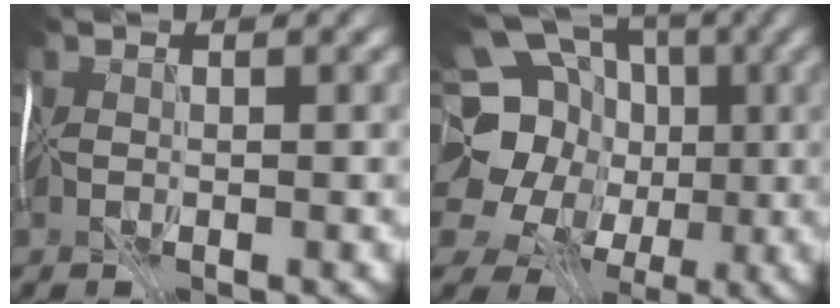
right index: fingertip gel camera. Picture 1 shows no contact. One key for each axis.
{"total": 16.6, "fx": 2.8, "fy": 14.5, "fz": 7.5, "tx": -0.167, "ty": 0.031, "tz": 0.035}